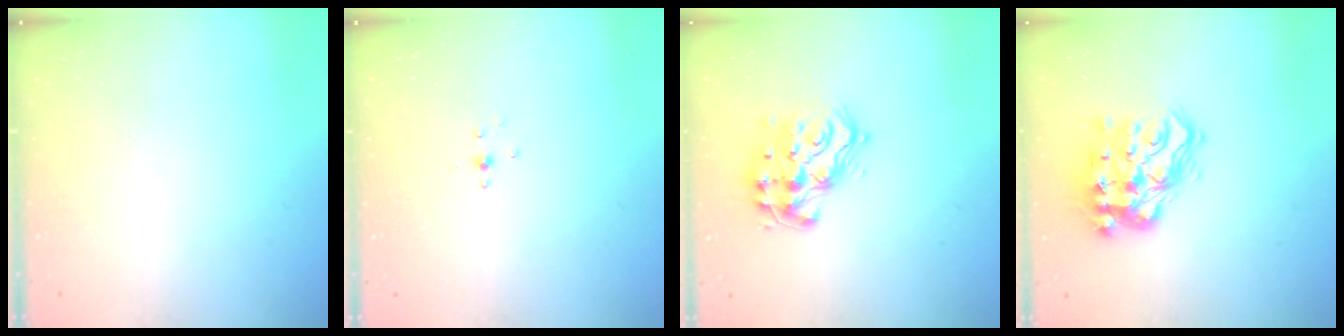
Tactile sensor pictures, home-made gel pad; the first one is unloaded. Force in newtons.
{"total": 2.1, "press": 1.9, "slide": 0.8}
{"total": 13.9, "press": 13.9, "slide": 0.6}
{"total": 16.2, "press": 16.2, "slide": 1.3}